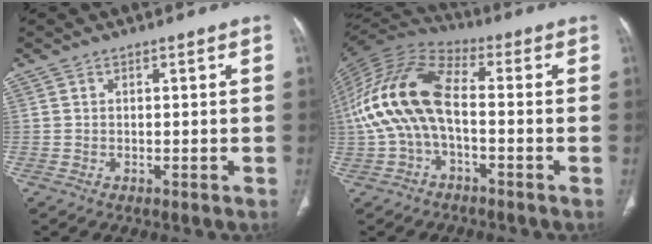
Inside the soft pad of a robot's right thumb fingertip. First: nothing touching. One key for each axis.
{"total": 15.7, "fx": -1.5, "fy": 8.0, "fz": 13.4, "tx": -0.276, "ty": 0.038, "tz": -0.038}